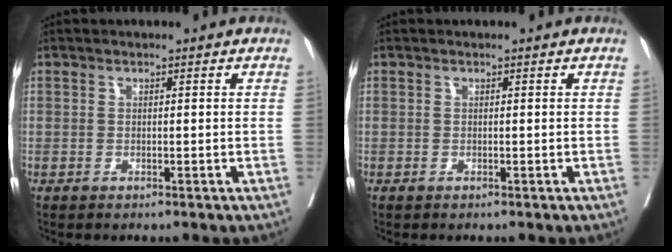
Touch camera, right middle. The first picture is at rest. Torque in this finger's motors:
{"motor_torque": [-0.09, 0.09, -0.01, 0.00]}